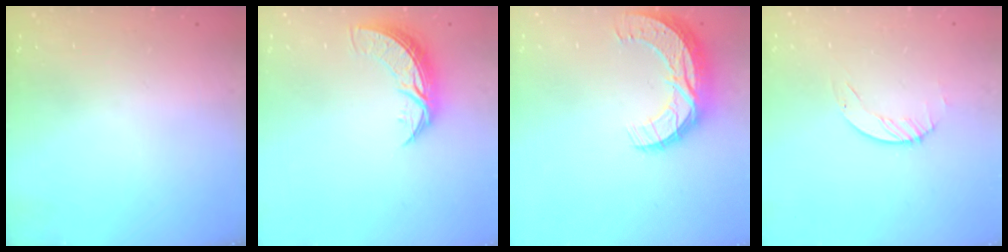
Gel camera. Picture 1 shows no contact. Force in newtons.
{"total": 8.5, "press": 8.4, "slide": 0.6}
{"total": 12.5, "press": 12.5, "slide": 0.7}
{"total": 1.2, "press": 1.2, "slide": 0.2}